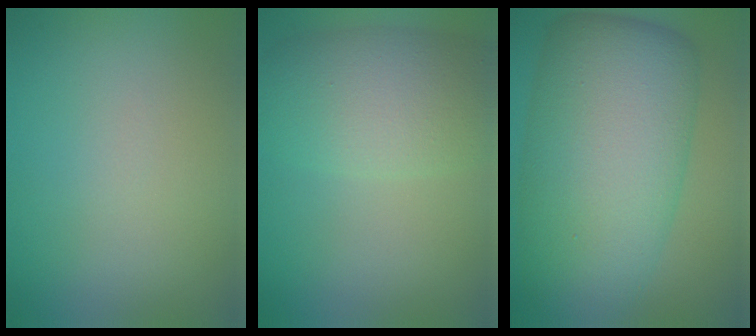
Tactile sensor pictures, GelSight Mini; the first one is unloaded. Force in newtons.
{"total": 6.3, "press": 6.3, "slide": 0.1}
{"total": 12.7, "press": 12.7, "slide": 0.2}